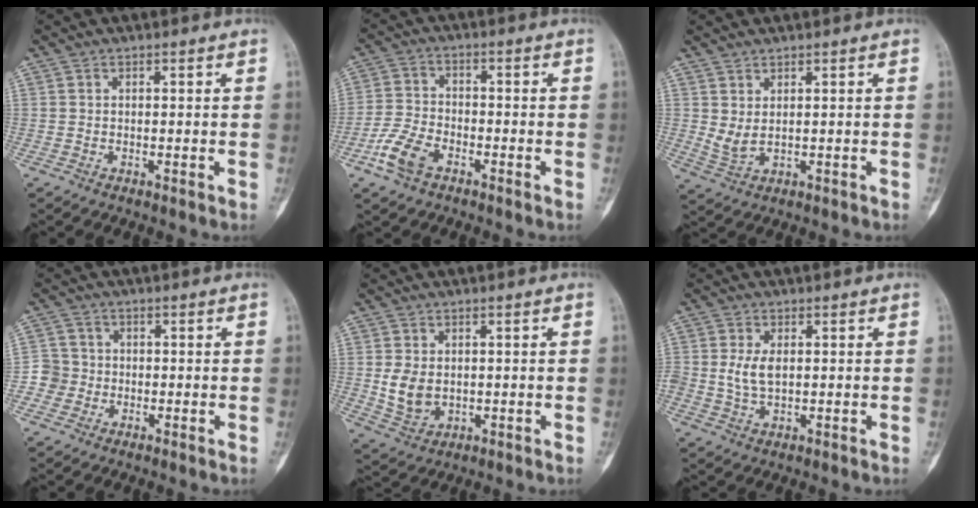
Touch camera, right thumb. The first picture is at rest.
{"total": 7.5, "force": [-4.1, 4.2, 4.6], "torque": [-0.098, 0.017, -0.083]}
{"total": 3.4, "force": [1.0, 1.4, 2.9], "torque": [-0.063, -0.008, 0.030]}
{"total": 4.0, "force": [-1.1, 3.8, 0.1], "torque": [0.023, 0.012, -0.030]}
{"total": 6.1, "force": [0.1, 4.5, 4.1], "torque": [-0.067, -0.006, 0.014]}
{"total": 4.6, "force": [0.5, 2.6, 3.7], "torque": [-0.079, -0.004, 0.012]}